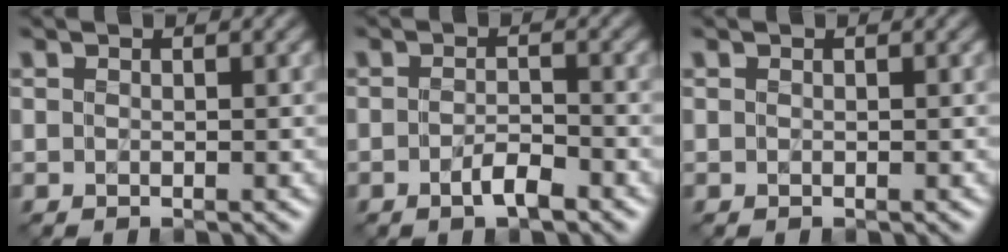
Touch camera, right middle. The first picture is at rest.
{"total": 2.1, "force": [-1.5, 0.6, 1.3], "torque": [-0.025, 0.002, -0.029]}
{"total": 0.0}